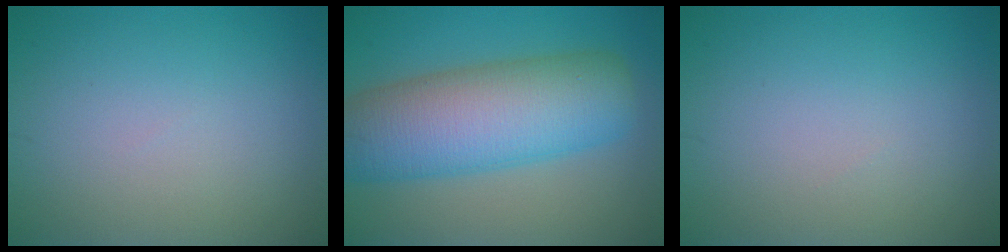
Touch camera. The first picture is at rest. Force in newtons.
{"total": 10.8, "press": 10.8, "slide": 0.4}
{"total": 0.0}